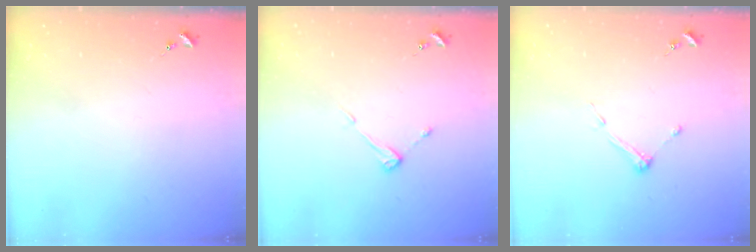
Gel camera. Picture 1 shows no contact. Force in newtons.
{"total": 4.2, "press": 4.2, "slide": 0.3}
{"total": 4.4, "press": 4.3, "slide": 0.5}